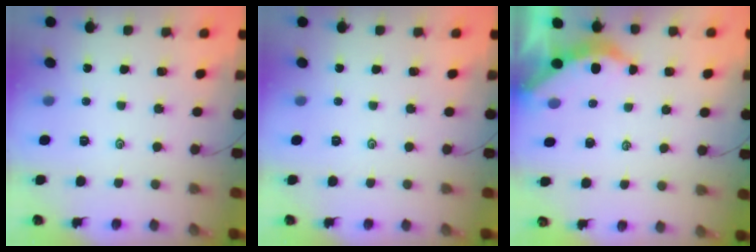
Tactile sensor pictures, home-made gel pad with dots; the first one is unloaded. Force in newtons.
{"total": 0.0}
{"total": 3.8, "press": 3.7, "slide": 0.5}